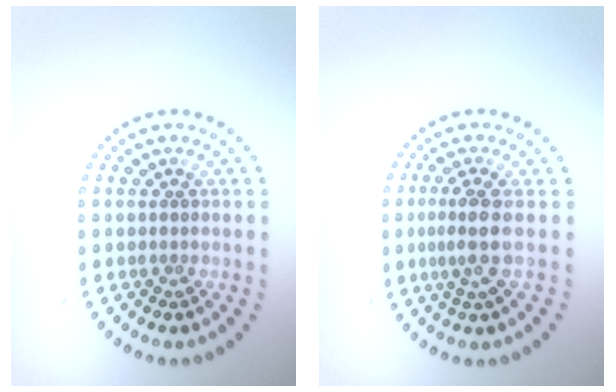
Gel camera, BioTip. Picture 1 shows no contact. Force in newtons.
{"total": 2.5, "press": 2.0, "slide": 1.6}